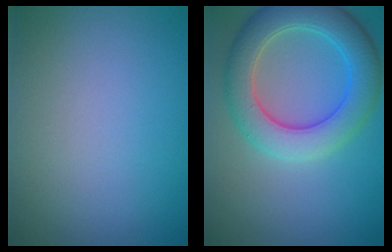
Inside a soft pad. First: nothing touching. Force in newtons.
{"total": 6.6, "press": 6.5, "slide": 0.5}